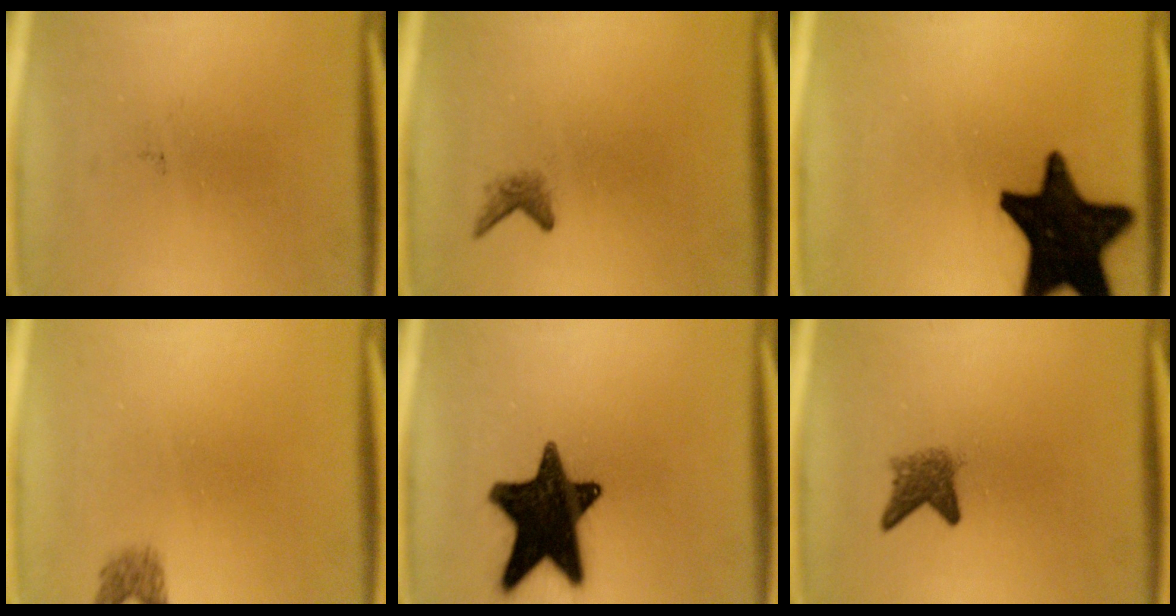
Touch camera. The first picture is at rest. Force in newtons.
{"total": 1.4}
{"total": 20.1}
{"total": 1.6}
{"total": 17.7}
{"total": 3.1}